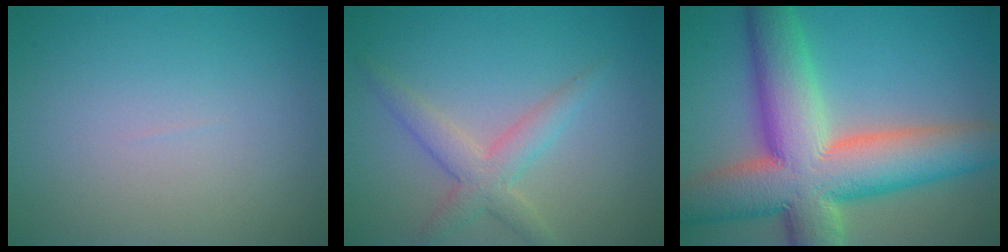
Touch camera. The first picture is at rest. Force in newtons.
{"total": 3.3, "press": 3.3, "slide": 0.1}
{"total": 14.2, "press": 14.2, "slide": 1.2}